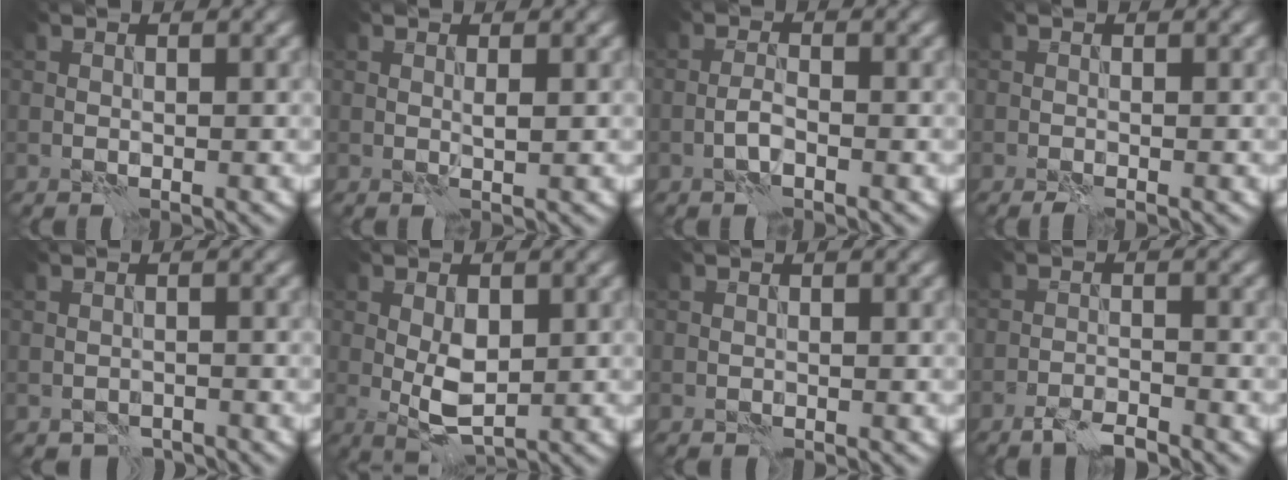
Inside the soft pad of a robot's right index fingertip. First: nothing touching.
{"total": 0.7, "force": [0.3, 0.0, 0.6], "torque": [-0.012, 0.003, 0.004]}
{"total": 1.4, "force": [-0.8, 0.4, 1.1], "torque": [-0.025, 0.007, -0.019]}
{"total": 0.9, "force": [-0.6, 0.1, 0.6], "torque": [-0.011, -0.001, -0.013]}
{"total": 1.5, "force": [-1.3, 0.7, 0.3], "torque": [0.000, -0.004, -0.022]}
{"total": 3.5, "force": [0.0, 1.7, 3.1], "torque": [-0.060, -0.002, 0.002]}
{"total": 0.0}
{"total": 2.4, "force": [-2.0, 0.4, 1.3], "torque": [-0.025, 0.002, -0.043]}